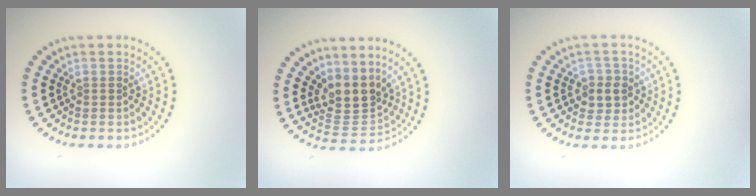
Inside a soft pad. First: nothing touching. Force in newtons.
{"total": 3.6, "press": 2.6, "slide": 2.4}
{"total": 2.3, "press": 2.2, "slide": 0.7}